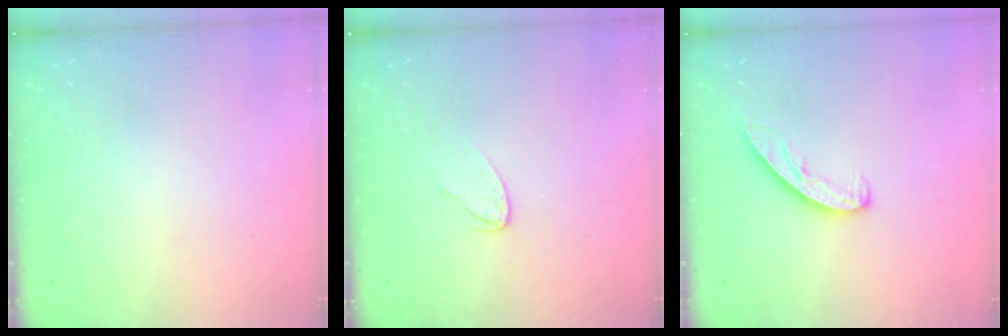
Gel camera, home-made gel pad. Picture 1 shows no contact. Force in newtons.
{"total": 3.9, "press": 3.9, "slide": 0.4}
{"total": 5.7, "press": 5.7, "slide": 0.5}